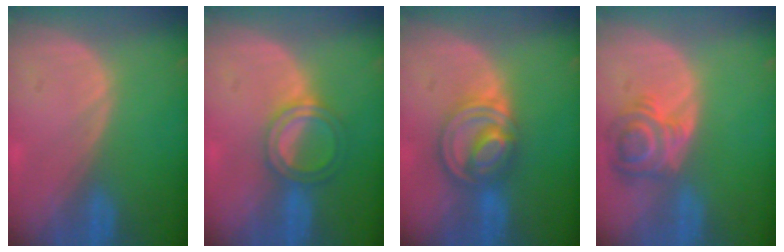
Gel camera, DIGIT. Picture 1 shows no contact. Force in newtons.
{"total": 5.1, "press": 4.7, "slide": 1.9}
{"total": 7.9, "press": 6.8, "slide": 3.9}
{"total": 5.8, "press": 5.8, "slide": 0.3}